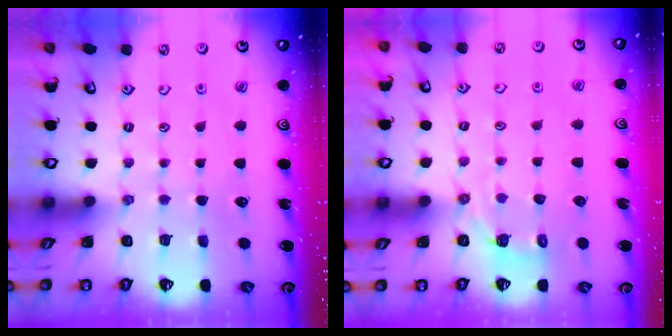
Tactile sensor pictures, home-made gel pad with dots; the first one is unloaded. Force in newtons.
{"total": 3.0, "press": 1.6, "slide": 2.5}